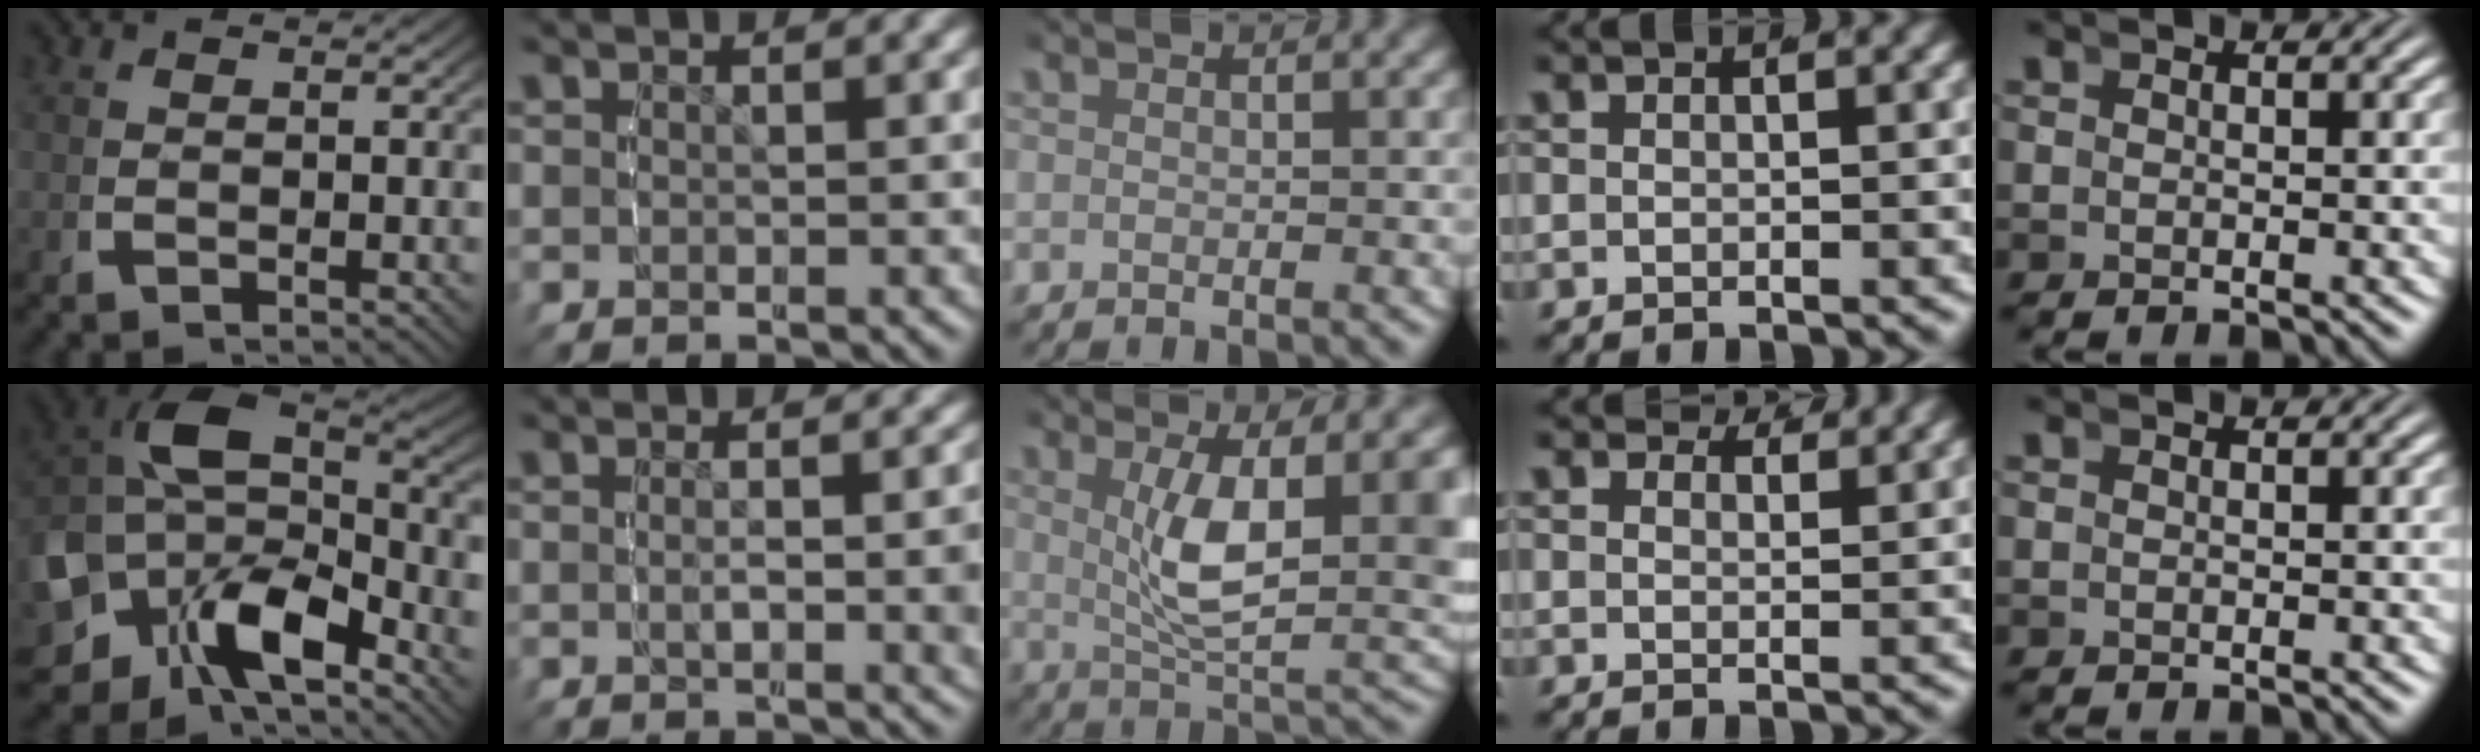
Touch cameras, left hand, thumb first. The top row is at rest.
{"thumb": {"total": 16.0, "force": [-0.4, 11.5, 11.0], "torque": [-0.266, -0.061, 0.006]}, "index": {"total": 1.9, "force": [0.1, -0.1, 1.9], "torque": [-0.025, 0.000, 0.000]}, "middle": {"total": 8.4, "force": [0.7, 3.0, 7.8], "torque": [-0.113, -0.011, 0.016]}, "ring": {"total": 2.3, "force": [2.2, 0.1, 0.4], "torque": [0.000, -0.005, 0.036]}}